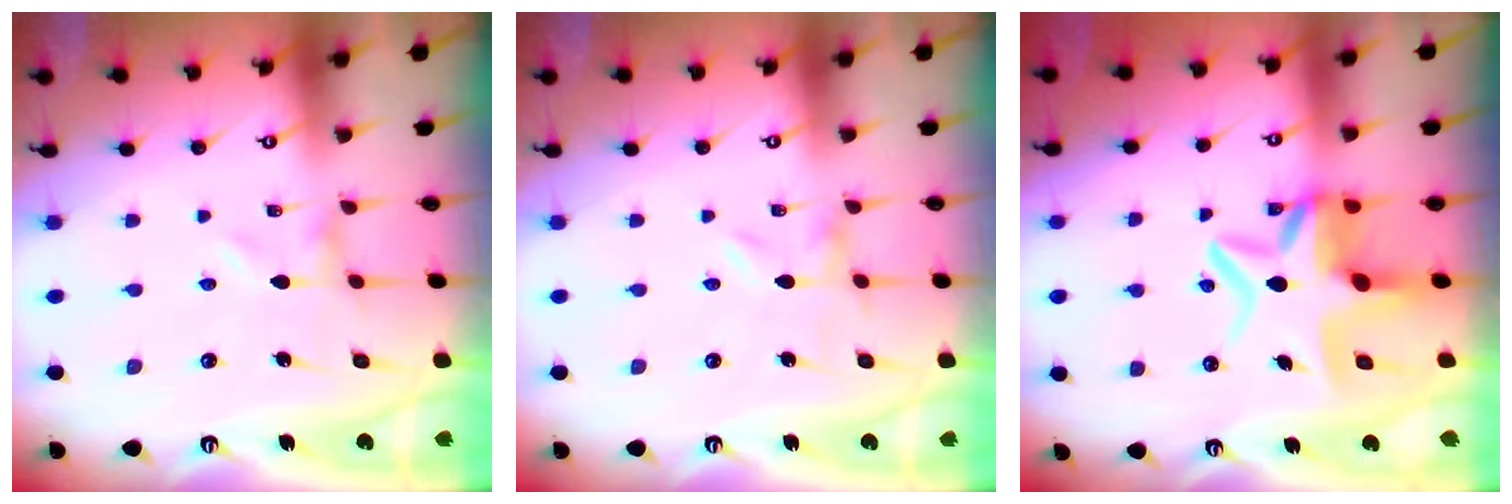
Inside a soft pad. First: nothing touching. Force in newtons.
{"total": 0.0}
{"total": 9.7, "press": 9.2, "slide": 2.8}